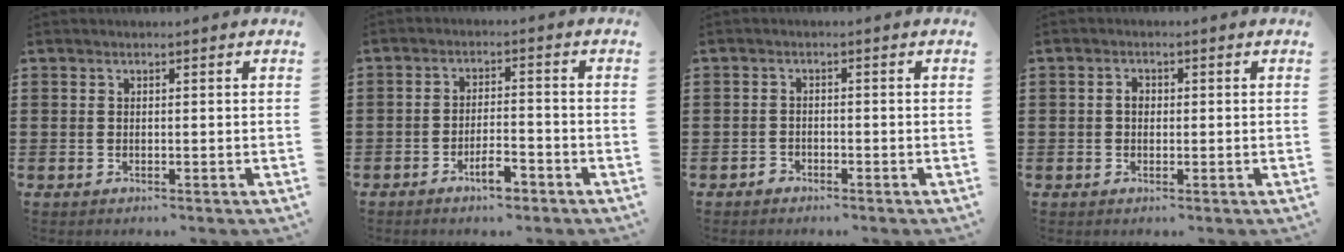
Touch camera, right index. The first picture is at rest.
{"total": 4.6, "force": [-3.1, 1.3, 3.1], "torque": [-0.058, 0.006, -0.060]}
{"total": 1.3, "force": [-1.2, 0.5, 0.1], "torque": [-0.005, 0.002, -0.025]}
{"total": 1.7, "force": [0.0, 1.2, 1.3], "torque": [-0.025, 0.006, -0.001]}